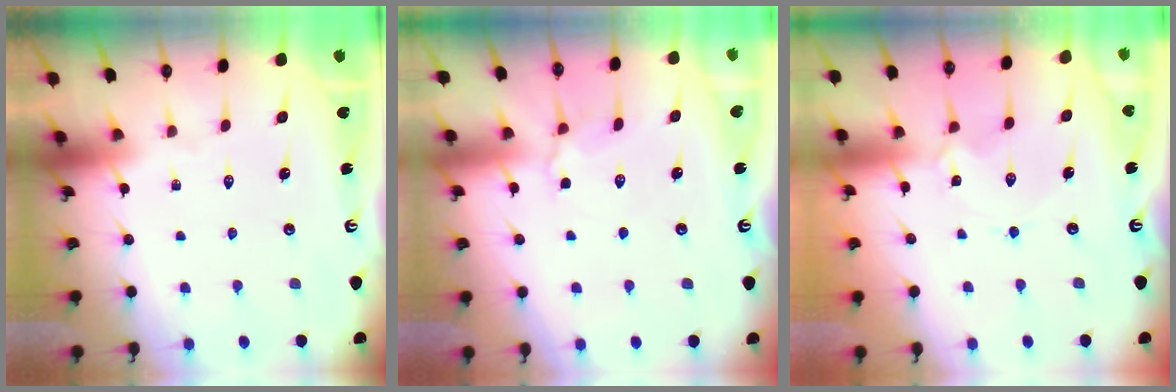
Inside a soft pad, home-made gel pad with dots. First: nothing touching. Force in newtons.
{"total": 4.4, "press": 4.3, "slide": 1.0}
{"total": 1.1, "press": 1.0, "slide": 0.1}